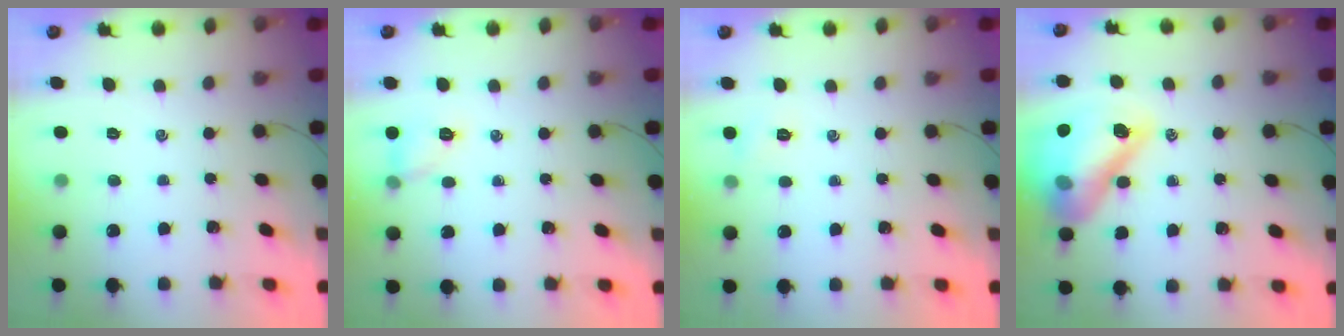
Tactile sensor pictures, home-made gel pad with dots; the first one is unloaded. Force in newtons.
{"total": 6.9, "press": 6.8, "slide": 0.6}
{"total": 5.2, "press": 5.0, "slide": 1.5}
{"total": 20.1, "press": 19.9, "slide": 2.5}